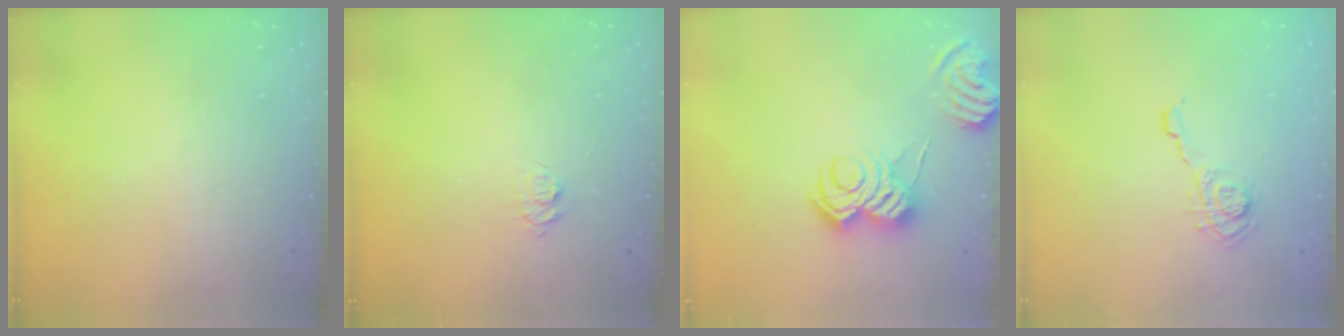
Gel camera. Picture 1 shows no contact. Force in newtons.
{"total": 6.4, "press": 6.4, "slide": 0.6}
{"total": 9.2, "press": 9.2, "slide": 0.6}
{"total": 6.8, "press": 6.8, "slide": 0.6}